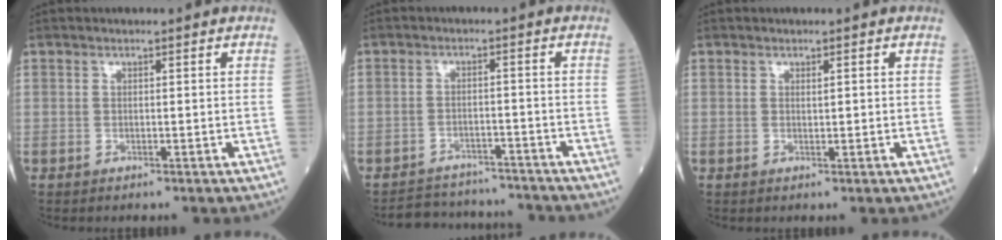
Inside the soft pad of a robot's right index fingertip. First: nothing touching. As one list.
[{"total": 9.8, "force": [-9.2, 3.0, 1.2], "torque": [-0.017, 0.020, -0.131]}, {"total": 0.6, "force": [0.2, 0.1, 0.6], "torque": [-0.013, -0.002, 0.004]}]